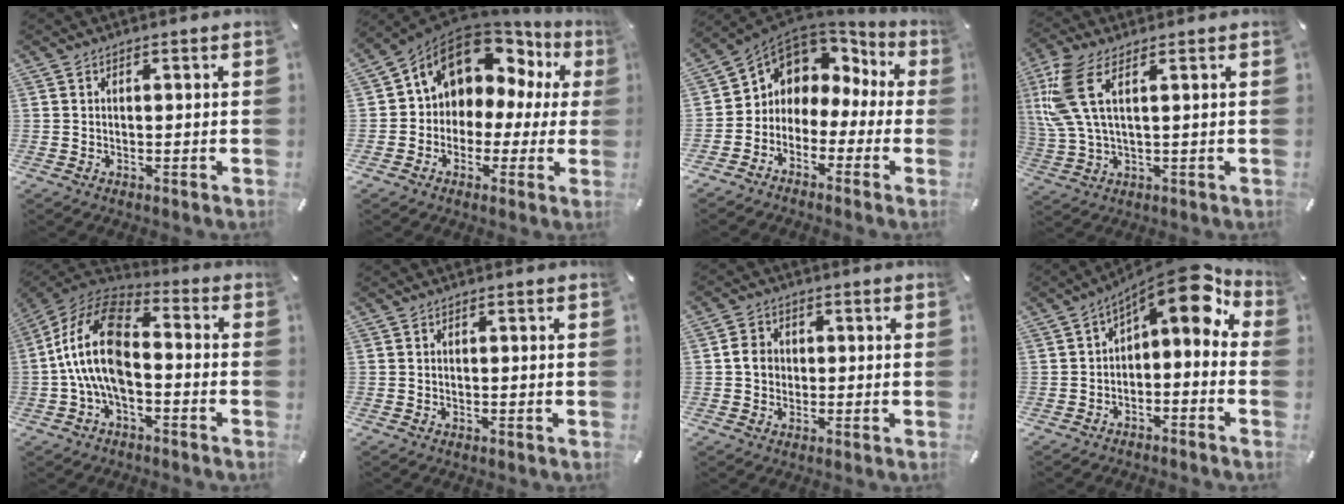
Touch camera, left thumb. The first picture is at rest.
{"total": 12.4, "force": [7.4, 8.6, 4.9], "torque": [-0.084, -0.062, 0.133]}
{"total": 5.2, "force": [1.7, 4.9, 0.2], "torque": [-0.029, -0.028, 0.034]}
{"total": 9.5, "force": [3.7, 3.3, 8.1], "torque": [-0.193, -0.012, 0.068]}
{"total": 17.5, "force": [-2.3, 10.3, 14.0], "torque": [-0.294, 0.021, -0.042]}
{"total": 0.0}
{"total": 4.4, "force": [-0.1, 4.1, 1.7], "torque": [-0.026, 0.010, -0.002]}
{"total": 9.8, "force": [5.3, 4.1, 7.2], "torque": [-0.094, -0.052, 0.086]}